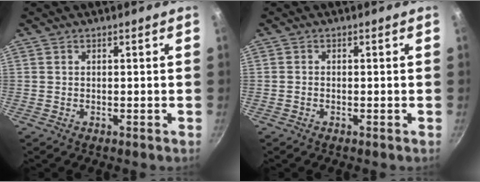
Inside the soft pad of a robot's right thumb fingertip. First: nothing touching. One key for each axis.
{"total": 0.5, "fx": -0.3, "fy": 0.4, "fz": 0.3, "tx": -0.006, "ty": 0.003, "tz": -0.007}